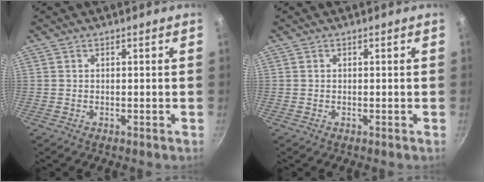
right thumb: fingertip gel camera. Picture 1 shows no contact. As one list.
[{"total": 0.0}]